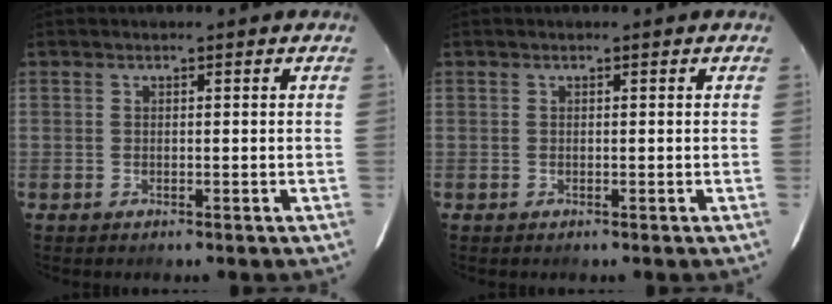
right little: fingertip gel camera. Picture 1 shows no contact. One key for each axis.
{"total": 0.0}